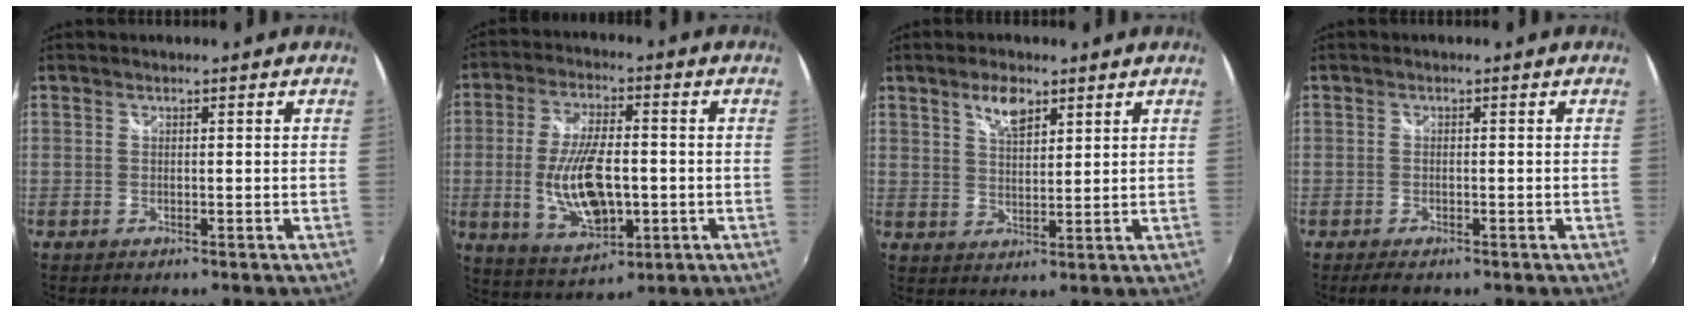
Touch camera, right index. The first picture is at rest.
{"total": 13.7, "force": [-1.9, 6.1, 12.1], "torque": [-0.236, -0.010, -0.024]}
{"total": 5.3, "force": [3.2, 2.2, 3.5], "torque": [-0.060, 0.005, 0.058]}
{"total": 2.7, "force": [-2.0, 0.9, 1.7], "torque": [-0.033, -0.011, -0.031]}